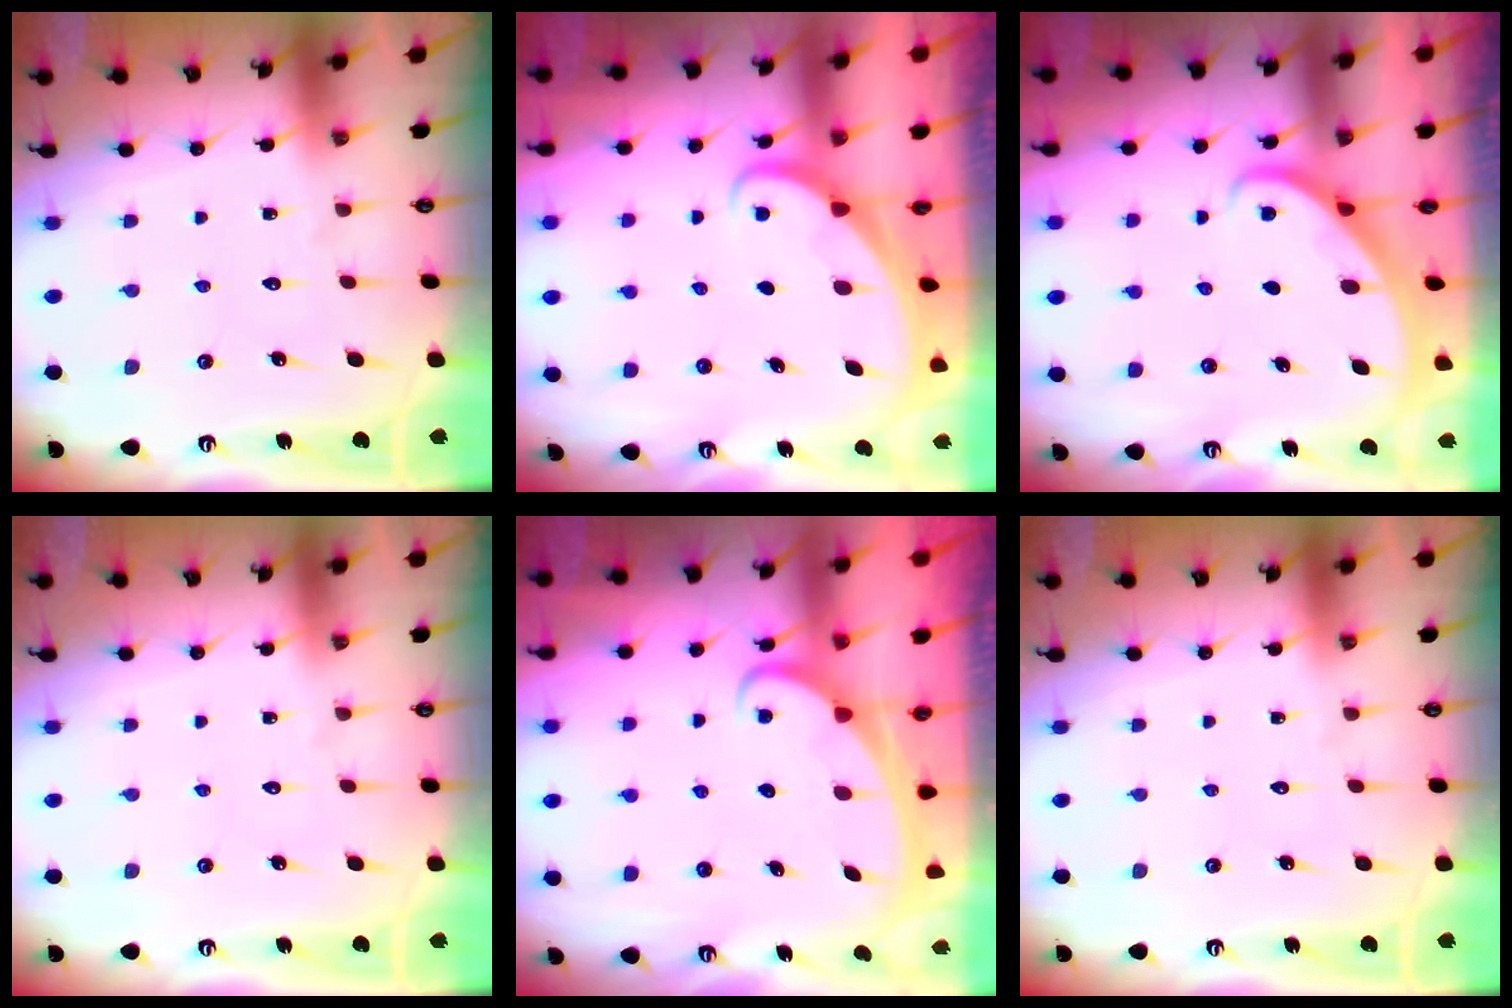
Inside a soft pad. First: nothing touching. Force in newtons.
{"total": 1.7, "press": 1.7, "slide": 0.1}
{"total": 1.9, "press": 1.9, "slide": 0.2}
{"total": 0.0}
{"total": 2.4, "press": 2.3, "slide": 0.3}
{"total": 0.0}